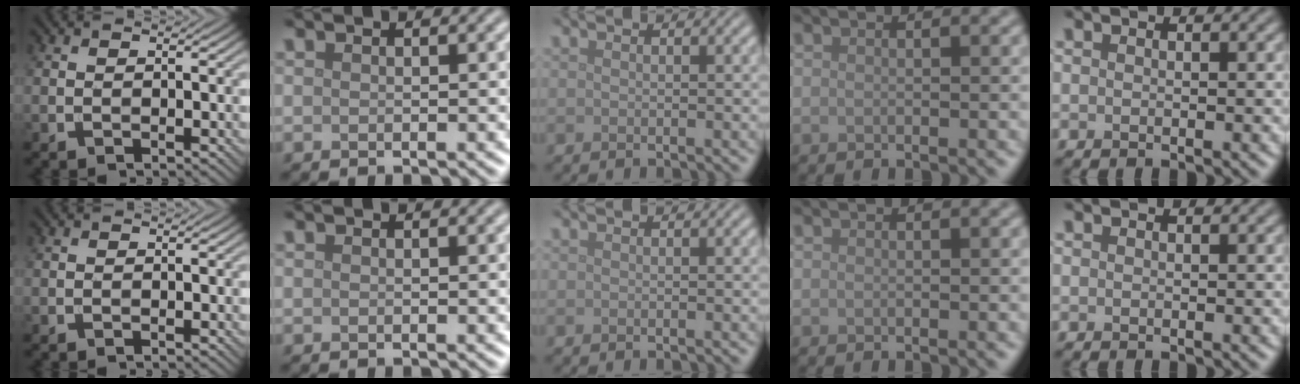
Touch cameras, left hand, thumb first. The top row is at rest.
{}